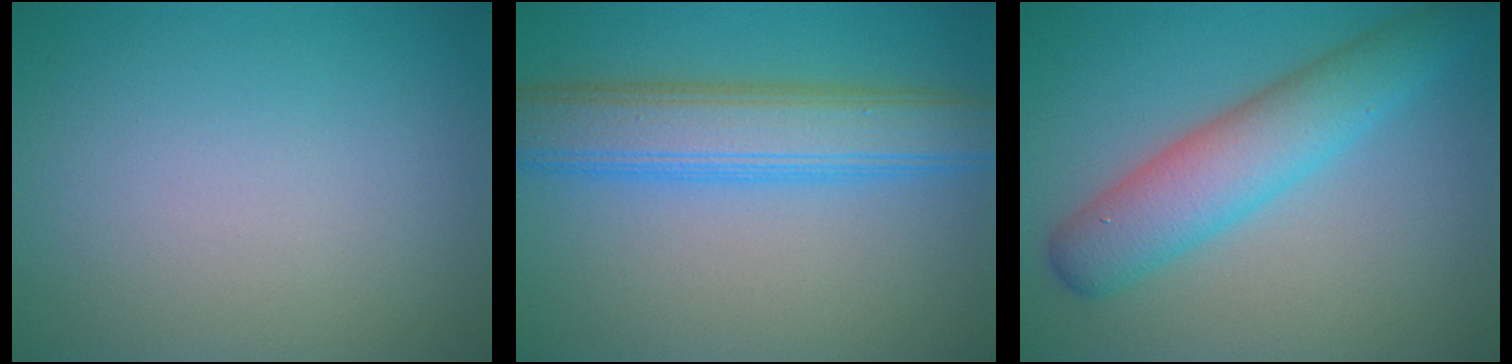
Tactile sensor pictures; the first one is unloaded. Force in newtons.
{"total": 6.5, "press": 6.5, "slide": 0.1}
{"total": 5.6, "press": 5.6, "slide": 0.3}